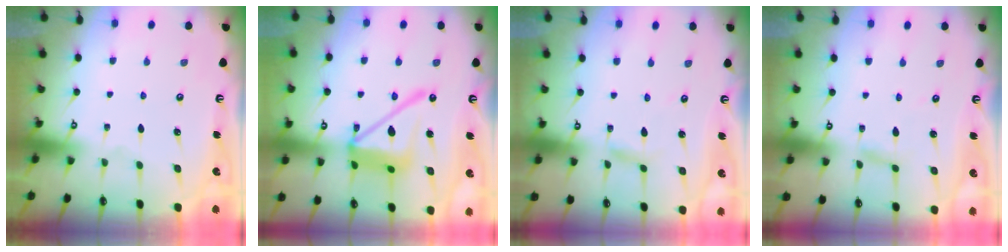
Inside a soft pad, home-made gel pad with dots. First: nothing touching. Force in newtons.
{"total": 16.8, "press": 16.8, "slide": 1.6}
{"total": 2.6, "press": 2.6, "slide": 0.3}
{"total": 2.4, "press": 2.4, "slide": 0.2}